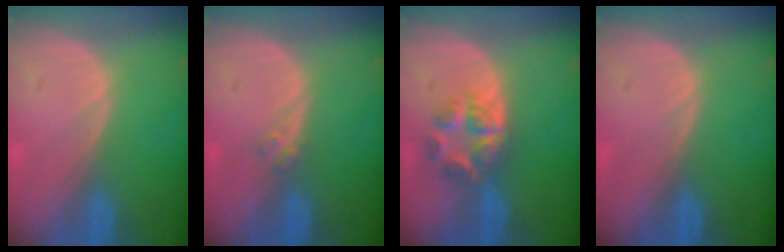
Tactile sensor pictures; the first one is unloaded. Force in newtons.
{"total": 1.4, "press": 1.2, "slide": 0.7}
{"total": 5.9, "press": 5.4, "slide": 2.2}
{"total": 0.0}